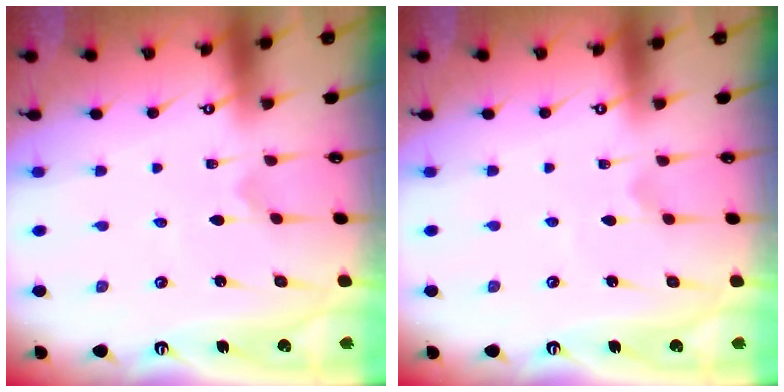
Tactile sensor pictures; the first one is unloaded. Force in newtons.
{"total": 1.7, "press": 1.6, "slide": 0.2}